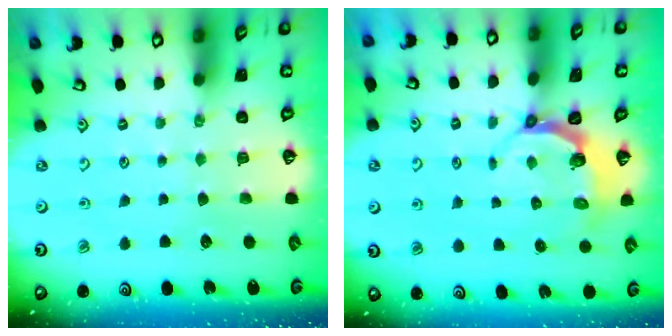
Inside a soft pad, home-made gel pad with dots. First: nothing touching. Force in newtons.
{"total": 4.7, "press": 3.7, "slide": 2.8}